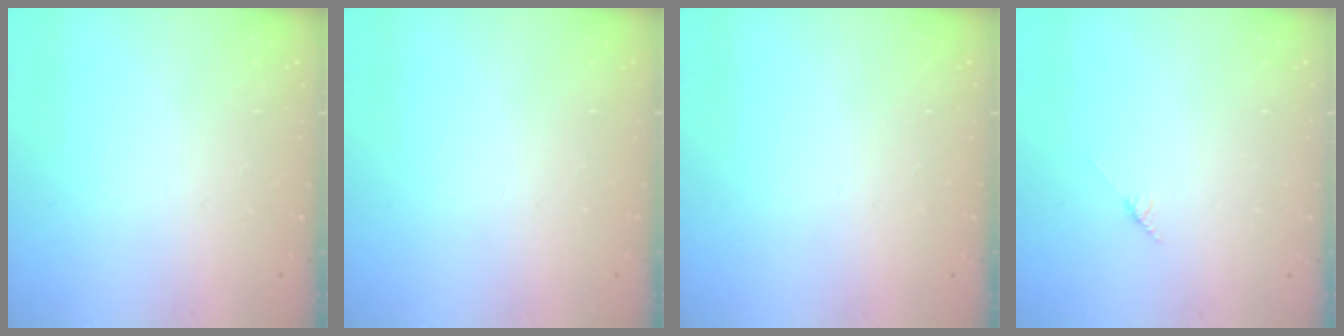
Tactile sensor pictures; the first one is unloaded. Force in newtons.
{"total": 0.0}
{"total": 0.0}
{"total": 2.8, "press": 2.8, "slide": 0.4}